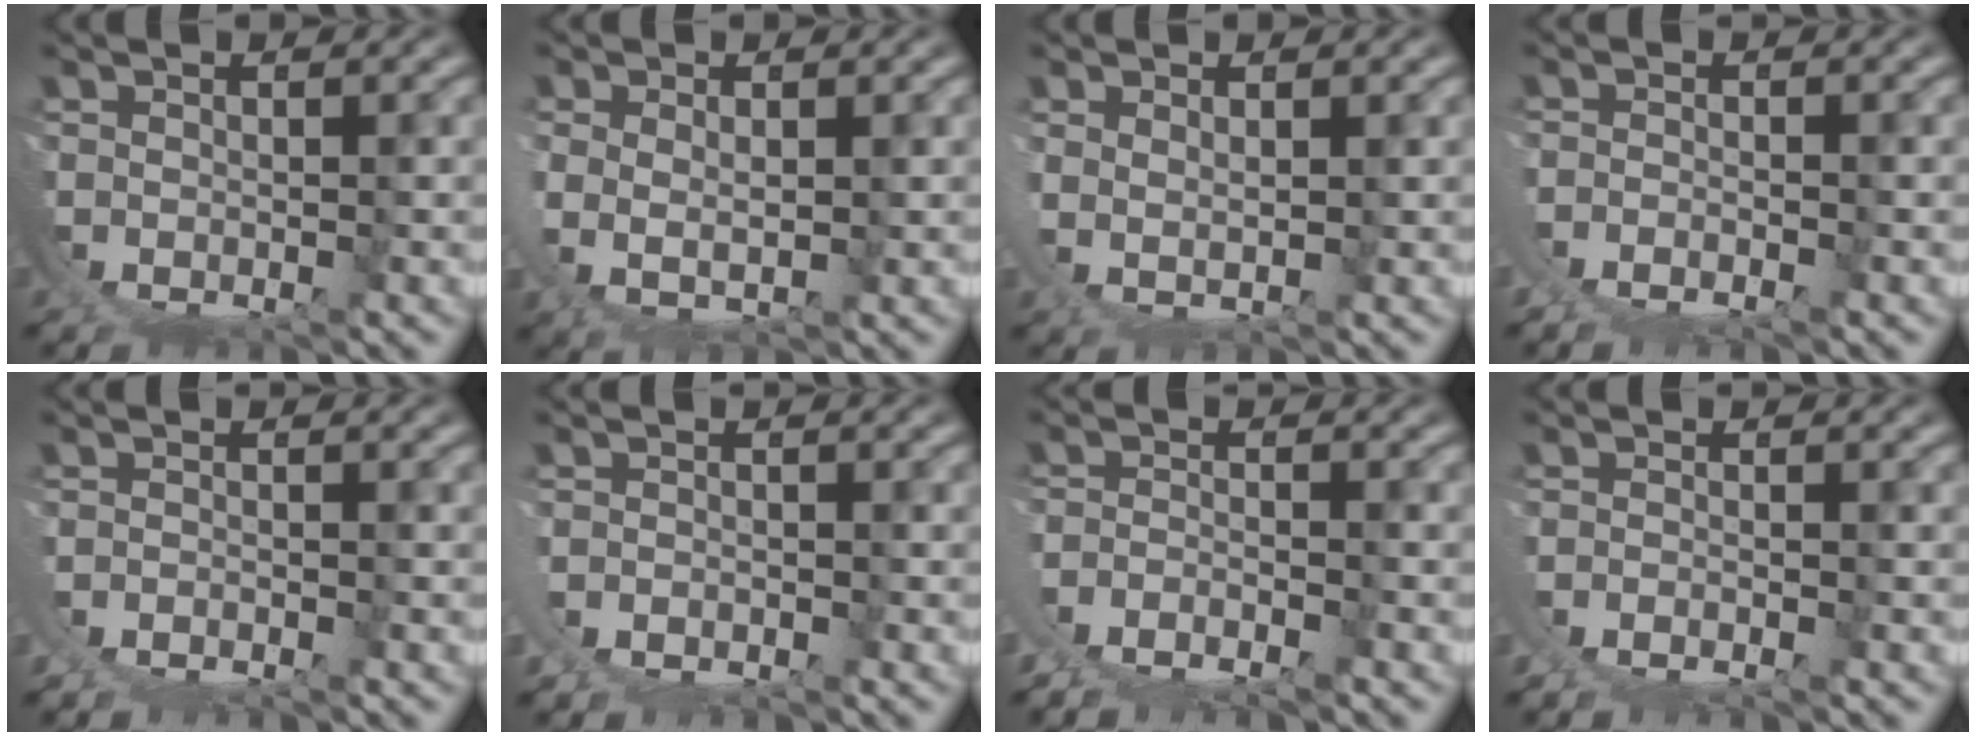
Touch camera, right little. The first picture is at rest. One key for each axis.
{"total": 3.7, "fx": 1.8, "fy": 1.6, "fz": 2.8, "tx": -0.065, "ty": -0.013, "tz": 0.043}
{"total": 2.5, "fx": 2.0, "fy": 0.4, "fz": 1.5, "tx": -0.040, "ty": -0.005, "tz": 0.041}
{"total": 2.0, "fx": -0.4, "fy": 1.3, "fz": 1.4, "tx": -0.026, "ty": -0.003, "tz": -0.007}
{"total": 1.6, "fx": -0.4, "fy": 1.2, "fz": 1.0, "tx": -0.021, "ty": 0.000, "tz": -0.007}
{"total": 2.0, "fx": 0.2, "fy": 1.8, "fz": 0.9, "tx": -0.026, "ty": -0.002, "tz": 0.004}
{"total": 5.3, "fx": -0.9, "fy": 4.5, "fz": 2.7, "tx": -0.067, "ty": -0.016, "tz": -0.015}
{"total": 1.7, "fx": -0.5, "fy": 1.0, "fz": 1.3, "tx": -0.023, "ty": -0.003, "tz": -0.008}